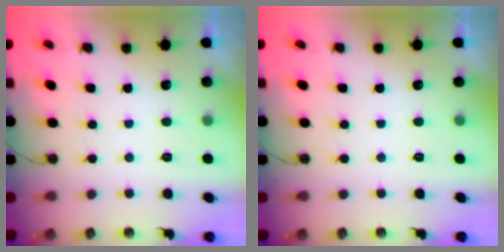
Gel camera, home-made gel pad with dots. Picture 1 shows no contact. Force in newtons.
{"total": 0.0}